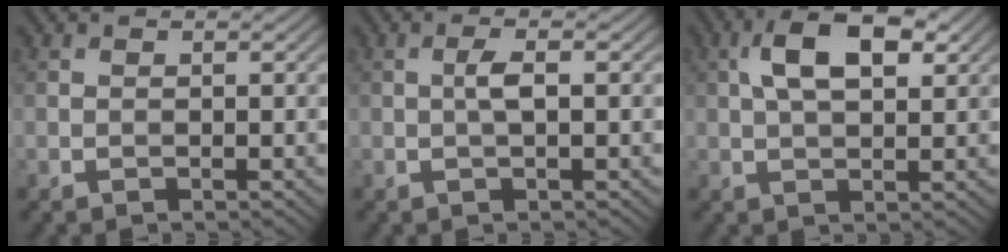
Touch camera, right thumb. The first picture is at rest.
{"total": 2.1, "force": [0.1, 0.4, 2.0], "torque": [-0.041, 0.007, 0.000]}
{"total": 7.4, "force": [2.4, 3.5, 6.1], "torque": [-0.115, 0.012, 0.036]}